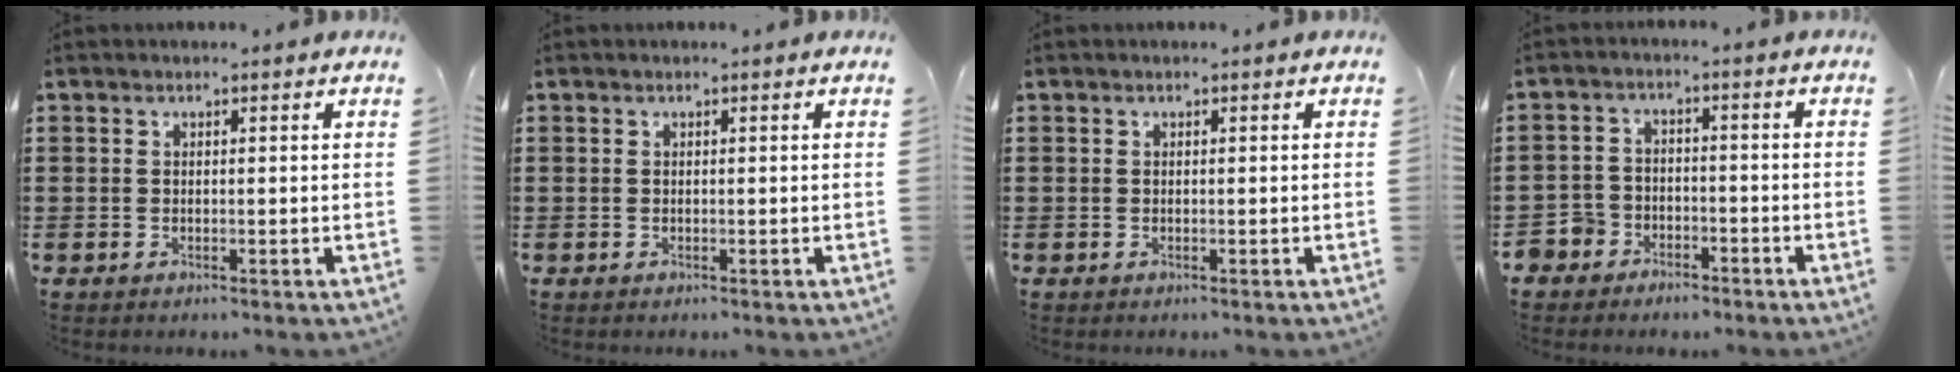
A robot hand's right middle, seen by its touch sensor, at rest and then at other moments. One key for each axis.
{"total": 0.0}
{"total": 0.0}
{"total": 4.3, "fx": -3.8, "fy": 2.1, "fz": -0.1, "tx": -0.022, "ty": 0.000, "tz": -0.085}